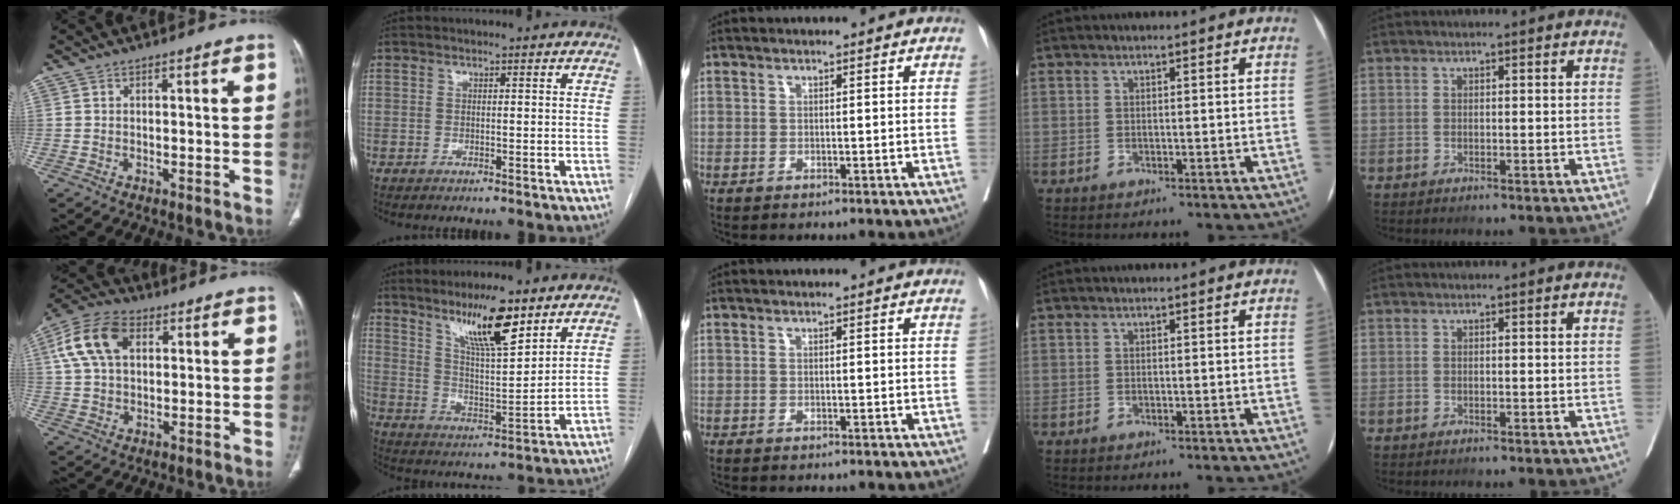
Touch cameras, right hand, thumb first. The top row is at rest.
{"thumb": {"total": 12.3, "force": [3.8, 7.8, 8.7], "torque": [-0.165, 0.016, 0.067]}, "index": {"total": 11.2, "force": [7.8, 1.4, 7.9], "torque": [-0.142, -0.006, 0.143]}, "middle": {"total": 1.5, "force": [-1.3, 0.3, 0.6], "torque": [-0.009, -0.001, -0.017]}}